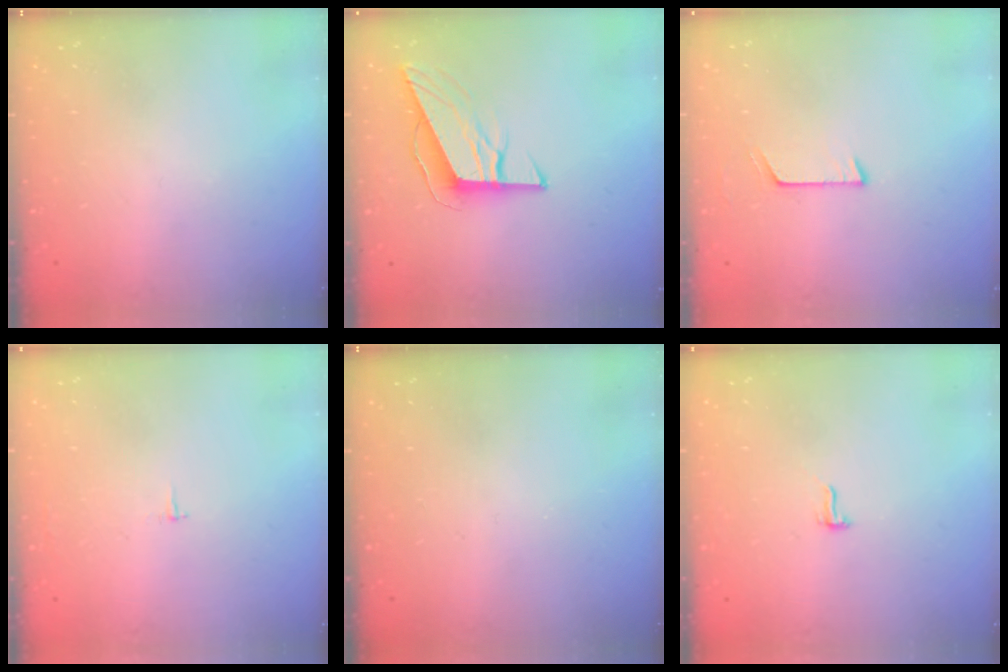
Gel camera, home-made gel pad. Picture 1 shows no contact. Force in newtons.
{"total": 9.7, "press": 9.4, "slide": 2.3}
{"total": 5.9, "press": 5.9, "slide": 0.5}
{"total": 1.8, "press": 1.8, "slide": 0.1}
{"total": 0.0}
{"total": 5.1, "press": 4.7, "slide": 2.0}